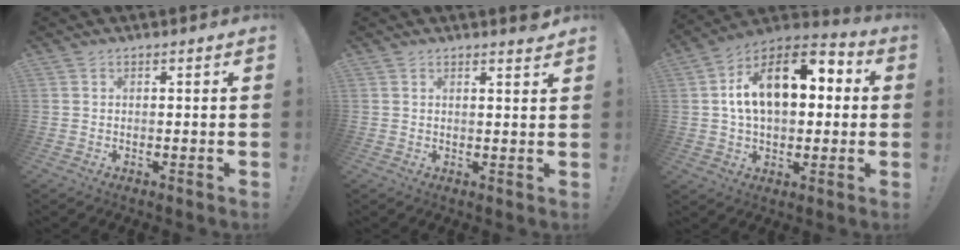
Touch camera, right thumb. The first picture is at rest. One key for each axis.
{"total": 2.3, "fx": 2.0, "fy": -0.5, "fz": 1.0, "tx": -0.001, "ty": -0.021, "tz": 0.031}
{"total": 17.7, "fx": 3.9, "fy": 10.4, "fz": 13.7, "tx": -0.217, "ty": 0.000, "tz": 0.065}